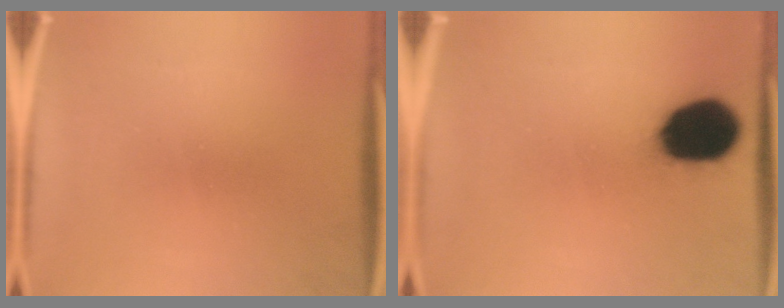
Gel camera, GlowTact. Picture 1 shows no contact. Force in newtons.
{"total": 17.9}